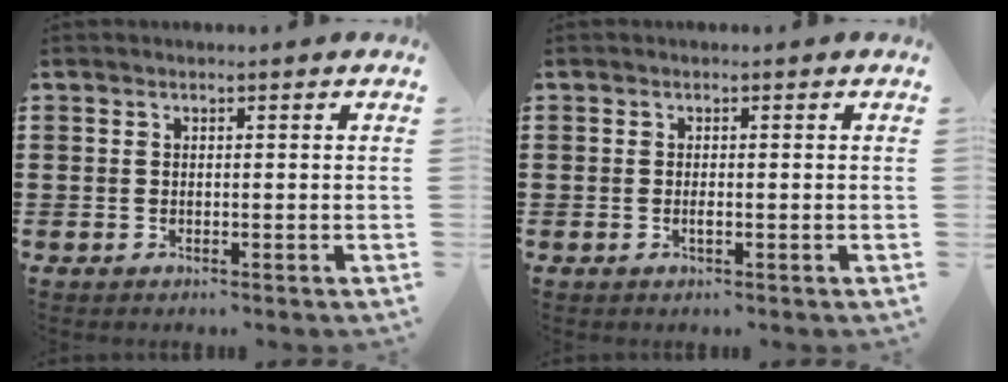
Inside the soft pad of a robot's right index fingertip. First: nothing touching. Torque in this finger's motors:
{"motor_torque": [0.77, 1.37, 0.13, 0.04]}